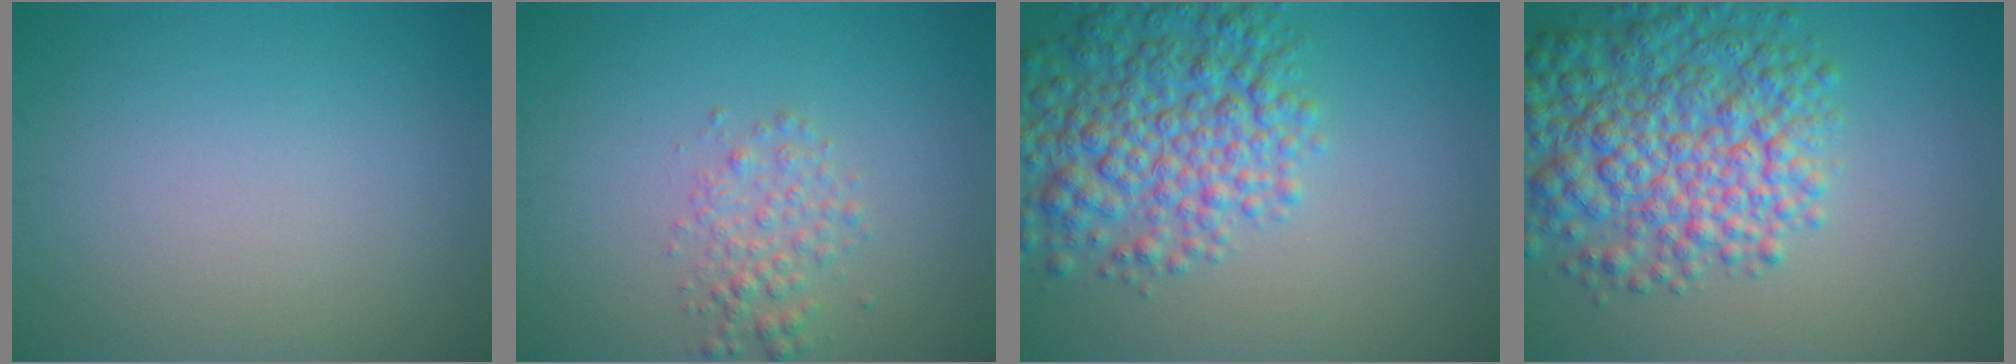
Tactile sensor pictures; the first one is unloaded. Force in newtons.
{"total": 2.1, "press": 2.1, "slide": 0.1}
{"total": 7.3, "press": 7.3, "slide": 0.3}
{"total": 8.9, "press": 8.9, "slide": 0.3}